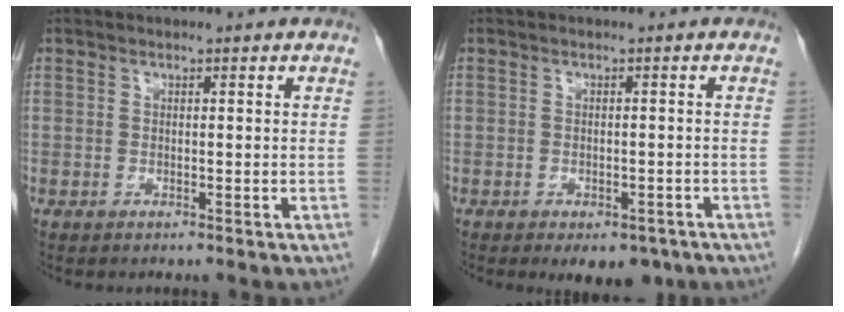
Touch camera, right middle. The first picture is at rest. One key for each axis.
{"total": 5.9, "fx": -4.2, "fy": 3.0, "fz": 2.9, "tx": -0.024, "ty": 0.000, "tz": -0.052}